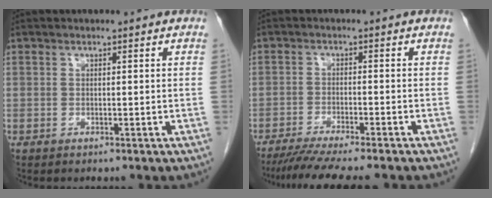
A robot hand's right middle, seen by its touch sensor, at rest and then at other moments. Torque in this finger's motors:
{"motor_torque": [1.14, -1.00, 0.11, 0.06]}